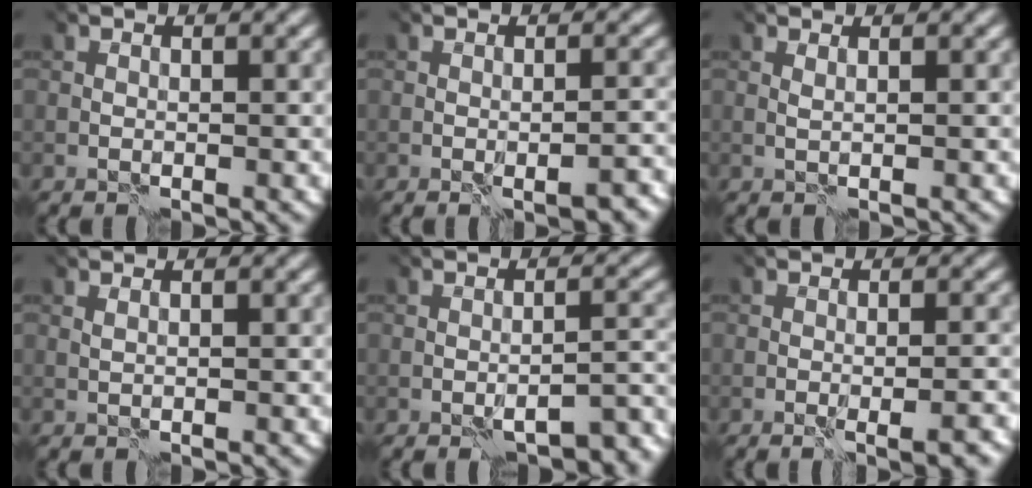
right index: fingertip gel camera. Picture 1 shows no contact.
{"total": 2.1, "force": [-1.7, -0.2, 1.1], "torque": [-0.008, 0.002, -0.012]}
{"total": 2.0, "force": [1.4, 0.6, 1.2], "torque": [-0.020, 0.012, 0.015]}
{"total": 2.1, "force": [1.6, 0.9, 1.1], "torque": [-0.022, 0.010, 0.027]}
{"total": 4.1, "force": [-3.7, 0.2, 1.9], "torque": [-0.013, 0.006, -0.034]}
{"total": 2.4, "force": [-1.0, 0.3, 2.1], "torque": [-0.007, 0.015, -0.022]}